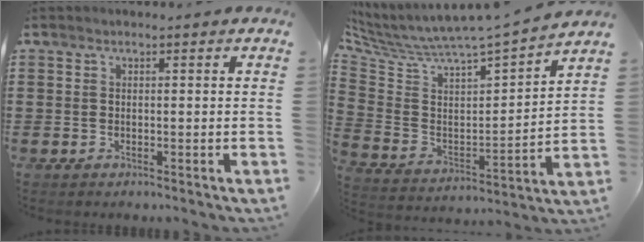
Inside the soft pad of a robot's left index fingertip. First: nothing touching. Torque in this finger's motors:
{"motor_torque": [1.26, 0.88, 0.10, 0.06]}